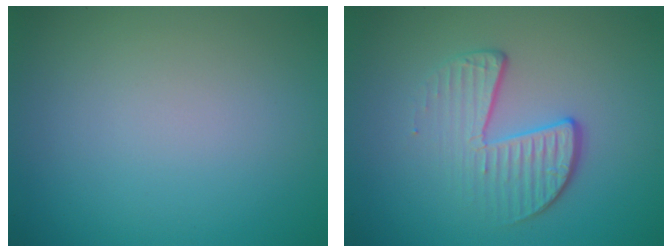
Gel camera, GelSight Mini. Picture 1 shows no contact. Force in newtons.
{"total": 3.9, "press": 2.7, "slide": 2.8}